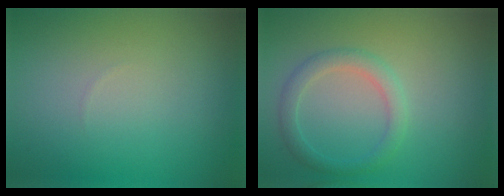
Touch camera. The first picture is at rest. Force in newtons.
{"total": 2.2, "press": 2.2, "slide": 0.1}